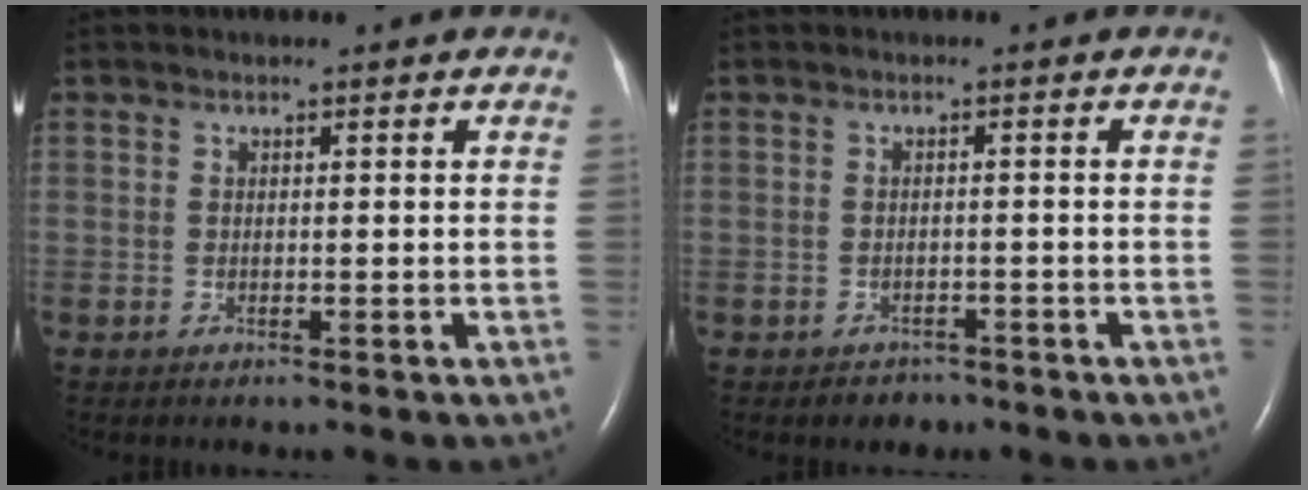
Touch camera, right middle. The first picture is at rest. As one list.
[{"total": 2.0, "force": [-1.5, 1.3, 0.1], "torque": [-0.009, 0.005, -0.018]}]